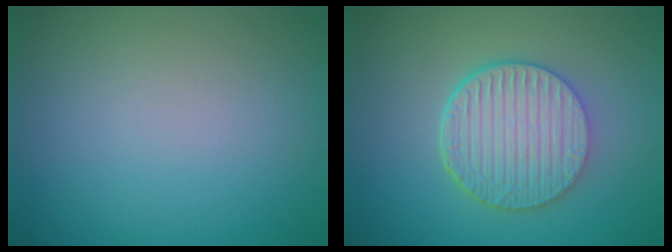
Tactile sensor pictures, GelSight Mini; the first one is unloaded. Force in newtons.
{"total": 6.3, "press": 4.6, "slide": 4.3}